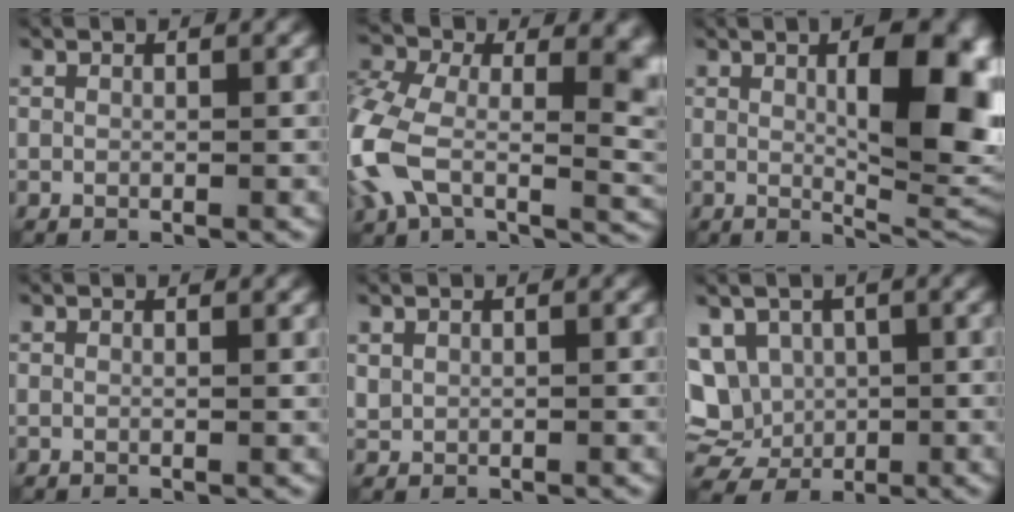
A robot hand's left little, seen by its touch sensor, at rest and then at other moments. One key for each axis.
{"total": 14.5, "fx": -1.2, "fy": 8.8, "fz": 11.4, "tx": -0.262, "ty": -0.024, "tz": -0.022}
{"total": 11.0, "fx": 1.6, "fy": 3.5, "fz": 10.3, "tx": -0.127, "ty": 0.002, "tz": 0.029}
{"total": 0.5, "fx": 0.4, "fy": 0.1, "fz": 0.3, "tx": -0.006, "ty": -0.002, "tz": 0.003}
{"total": 0.7, "fx": 0.5, "fy": 0.6, "fz": 0.2, "tx": -0.005, "ty": -0.001, "tz": 0.014}
{"total": 8.8, "fx": 0.8, "fy": 7.6, "fz": 4.4, "tx": -0.098, "ty": 0.010, "tz": -0.002}